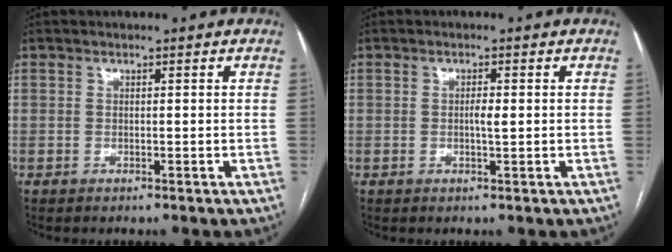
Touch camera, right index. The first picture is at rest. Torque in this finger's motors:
{"motor_torque": [0.00, 0.00, 0.00, 0.03]}